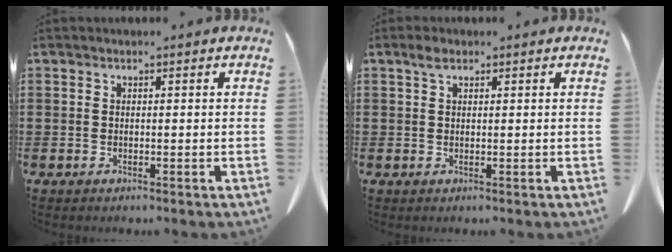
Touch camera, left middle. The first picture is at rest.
{"total": 1.7, "force": [0.9, 0.9, 1.0], "torque": [-0.025, 0.004, 0.017]}